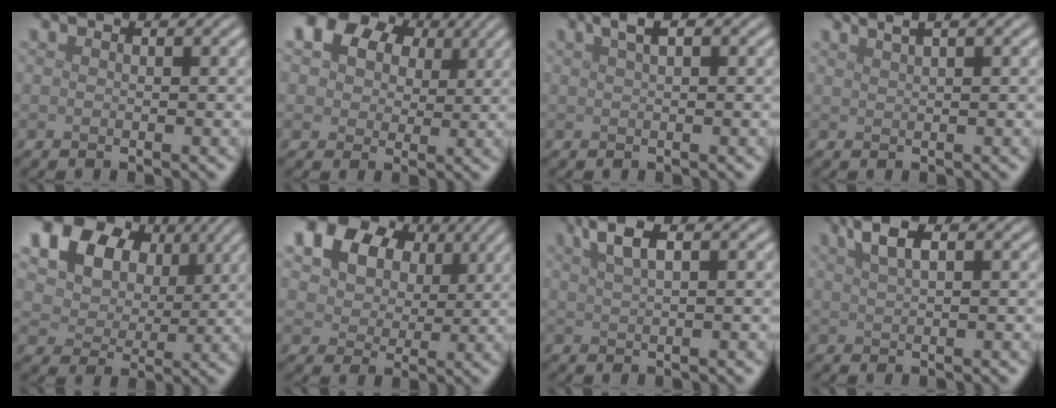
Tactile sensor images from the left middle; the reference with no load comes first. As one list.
[{"total": 12.4, "force": [6.1, 8.9, 6.1], "torque": [-0.110, 0.041, 0.085]}, {"total": 1.8, "force": [1.0, 0.5, 1.4], "torque": [-0.021, 0.008, 0.017]}, {"total": 2.3, "force": [1.5, 0.8, 1.5], "torque": [-0.010, 0.006, 0.011]}, {"total": 20.9, "force": [10.1, 15.6, 9.5], "torque": [-0.229, 0.030, 0.179]}, {"total": 16.5, "force": [8.4, 11.9, 7.7], "torque": [-0.180, 0.031, 0.157]}, {"total": 3.4, "force": [1.8, 1.0, 2.7], "torque": [-0.047, 0.010, 0.033]}, {"total": 3.0, "force": [1.7, 0.9, 2.3], "torque": [-0.041, 0.007, 0.031]}]